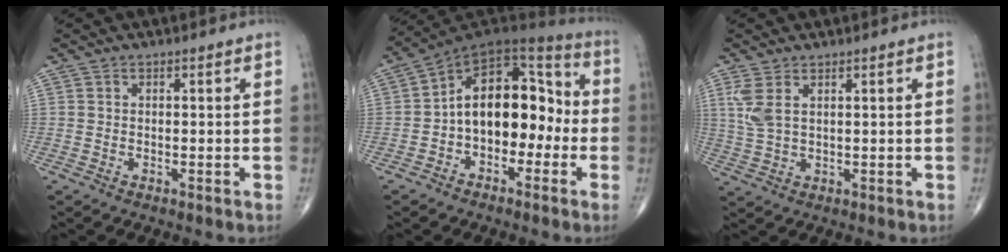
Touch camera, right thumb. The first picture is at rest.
{"total": 16.4, "force": [-2.3, 10.4, 12.4], "torque": [-0.151, 0.058, -0.050]}
{"total": 4.5, "force": [1.9, 1.9, 3.6], "torque": [-0.091, -0.001, 0.048]}